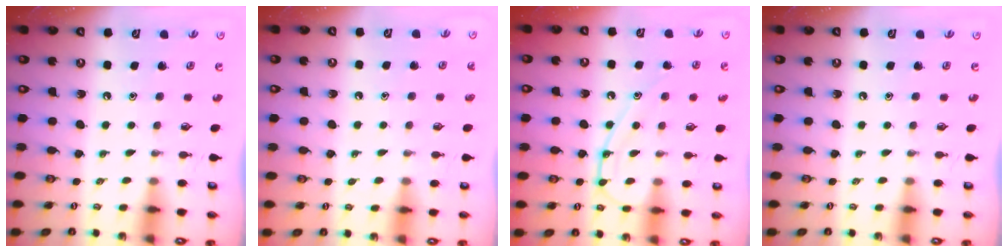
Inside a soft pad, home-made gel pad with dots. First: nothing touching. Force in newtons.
{"total": 2.6, "press": 2.6, "slide": 0.3}
{"total": 10.7, "press": 10.7, "slide": 0.4}
{"total": 0.0}